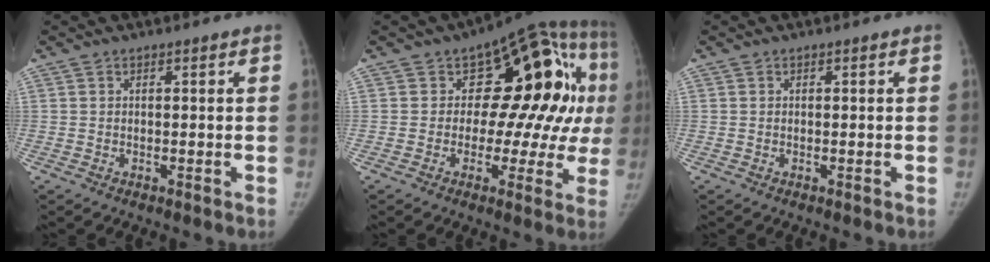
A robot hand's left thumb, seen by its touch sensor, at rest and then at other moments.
{"total": 19.6, "force": [2.3, 11.1, 16.0], "torque": [-0.141, 0.020, 0.020]}
{"total": 0.0}